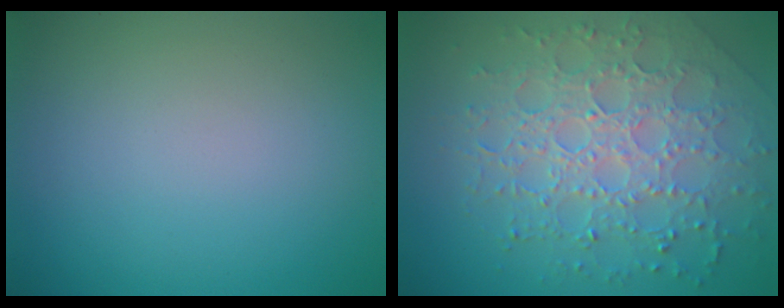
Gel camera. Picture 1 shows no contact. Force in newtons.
{"total": 7.6, "press": 5.4, "slide": 5.3}